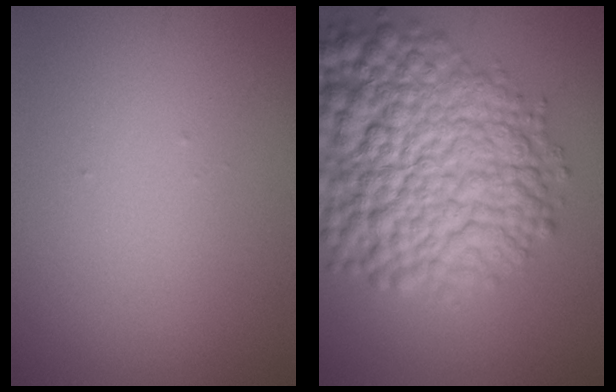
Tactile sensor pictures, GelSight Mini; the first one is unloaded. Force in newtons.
{"total": 12.7, "press": 12.7, "slide": 0.5}